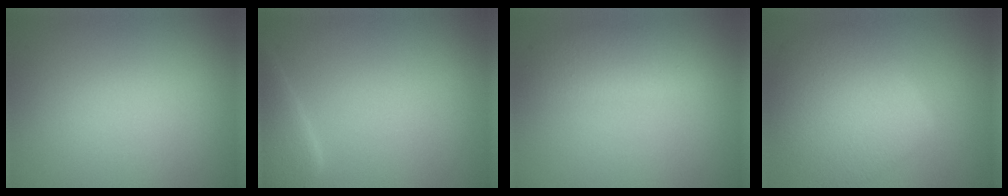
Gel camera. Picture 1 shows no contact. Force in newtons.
{"total": 2.8, "press": 2.8, "slide": 0.2}
{"total": 2.6, "press": 2.6, "slide": 0.1}
{"total": 6.8, "press": 6.8, "slide": 0.3}